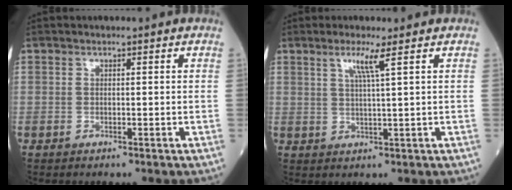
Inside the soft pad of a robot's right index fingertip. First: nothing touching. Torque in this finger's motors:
{"motor_torque": [0.35, 0.29, 0.25, 0.06]}